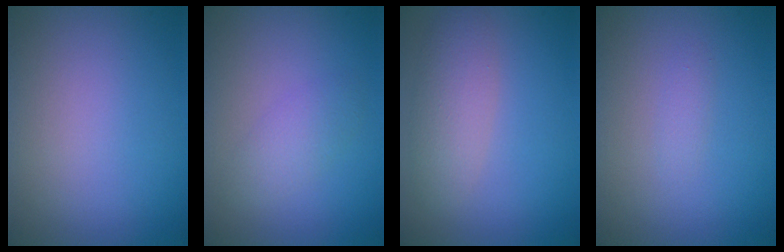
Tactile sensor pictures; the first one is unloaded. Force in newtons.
{"total": 2.0, "press": 2.0, "slide": 0.2}
{"total": 2.9, "press": 2.9, "slide": 0.2}
{"total": 0.8, "press": 0.8, "slide": 0.0}